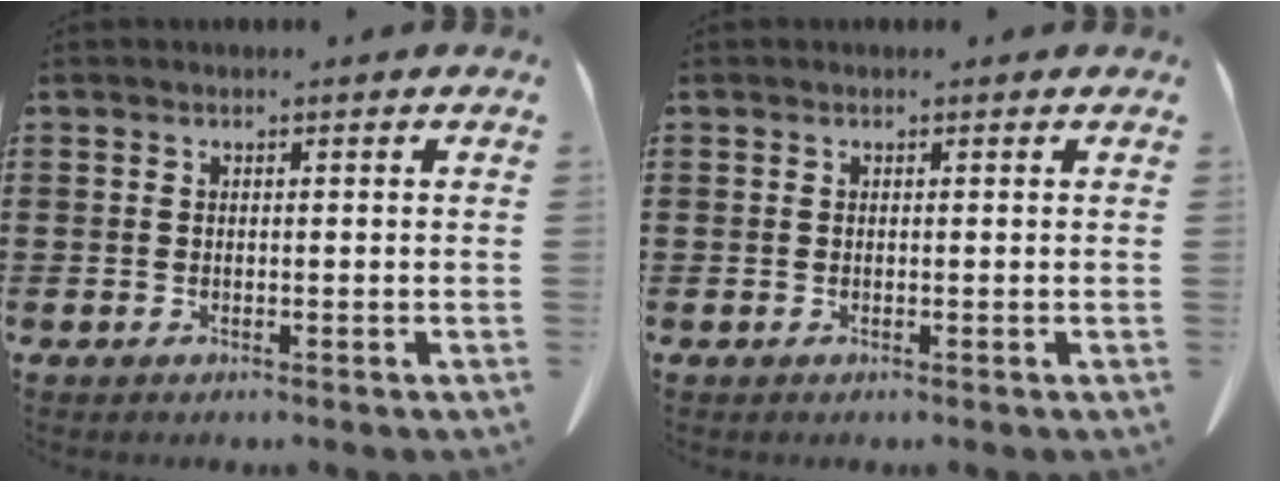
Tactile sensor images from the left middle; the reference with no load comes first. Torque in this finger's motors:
{"motor_torque": [0.21, 0.02, -0.03, 0.01]}